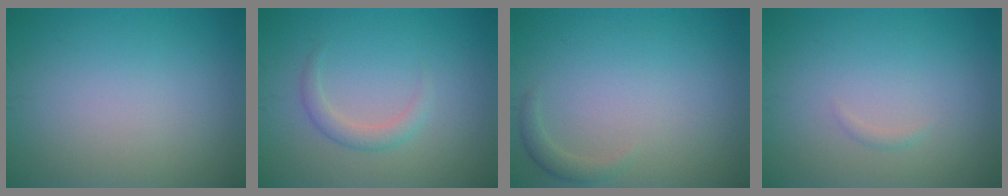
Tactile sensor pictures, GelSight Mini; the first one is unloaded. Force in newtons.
{"total": 1.8, "press": 1.7, "slide": 0.1}
{"total": 1.2, "press": 1.2, "slide": 0.2}
{"total": 0.5, "press": 0.5, "slide": 0.0}